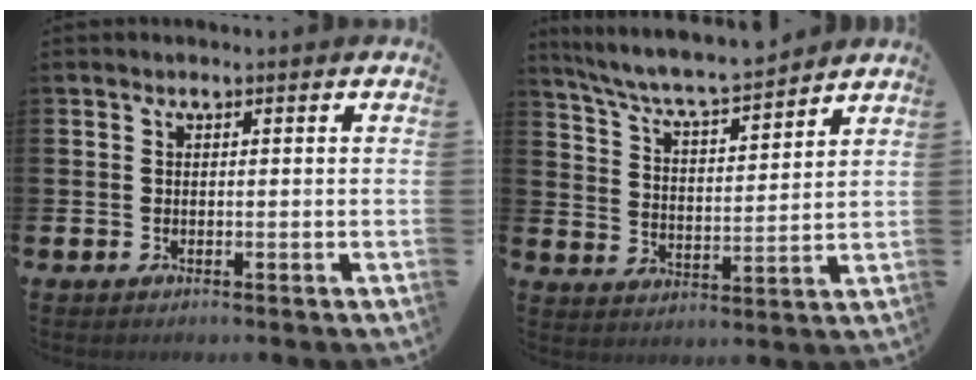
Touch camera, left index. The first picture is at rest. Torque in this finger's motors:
{"motor_torque": [0.17, -0.39, 0.86, 0.21]}